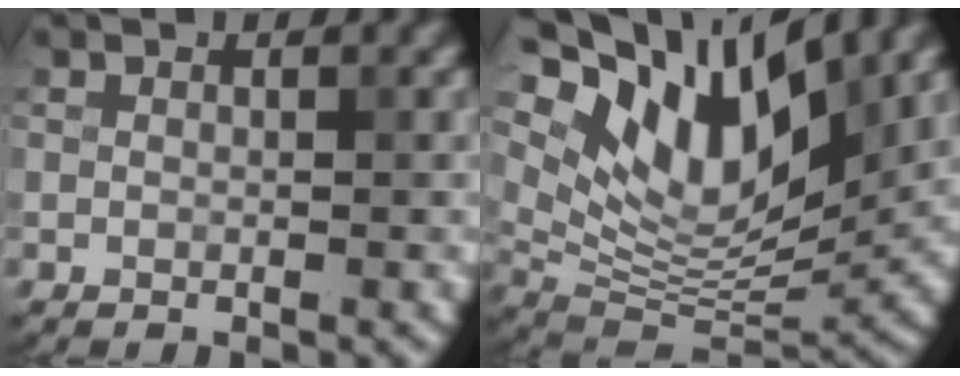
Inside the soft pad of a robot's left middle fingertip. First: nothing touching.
{"total": 12.5, "force": [7.0, 5.3, 8.9], "torque": [-0.164, 0.006, 0.130]}